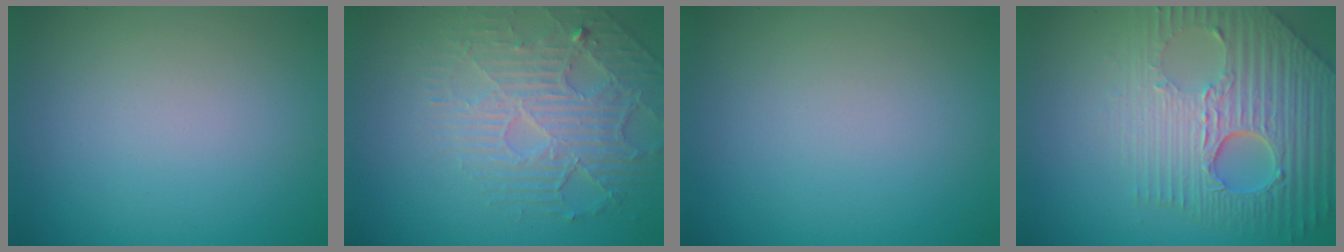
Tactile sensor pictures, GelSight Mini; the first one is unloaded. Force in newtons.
{"total": 4.2, "press": 3.8, "slide": 1.6}
{"total": 0.0}
{"total": 8.9, "press": 6.0, "slide": 6.5}